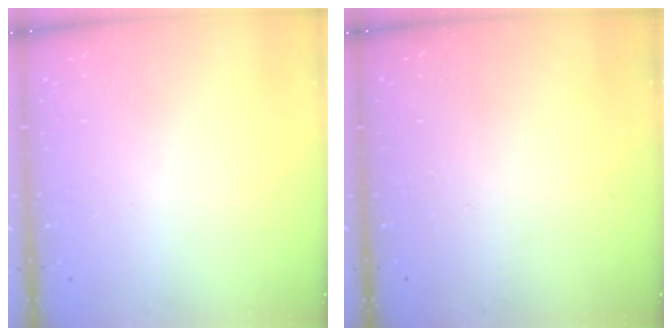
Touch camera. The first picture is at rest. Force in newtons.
{"total": 0.0}